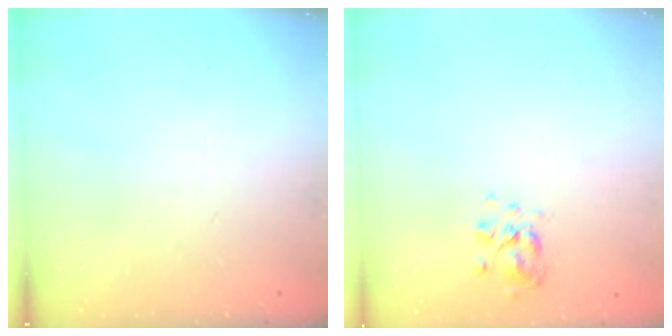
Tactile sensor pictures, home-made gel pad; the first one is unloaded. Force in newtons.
{"total": 4.2, "press": 4.0, "slide": 1.5}